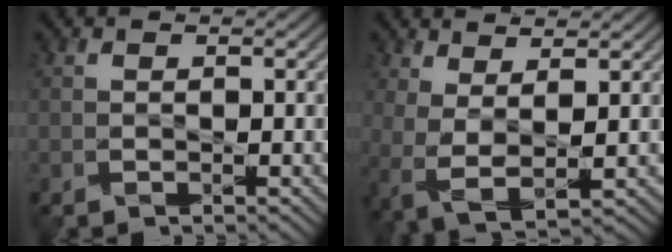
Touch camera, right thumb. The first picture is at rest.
{"total": 4.5, "force": [1.4, 1.4, 4.0], "torque": [-0.099, -0.003, 0.028]}